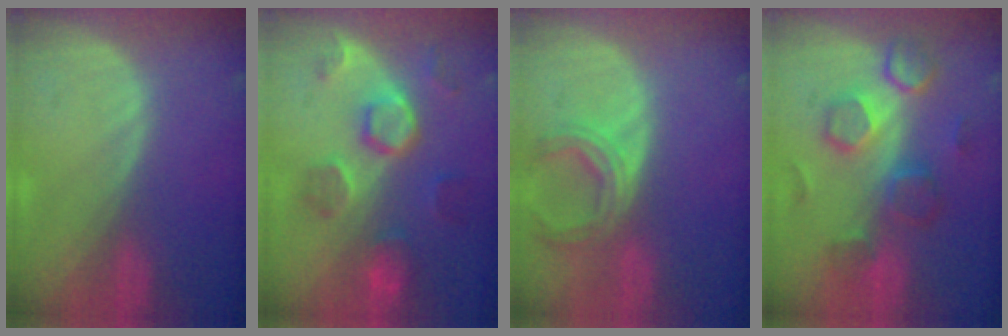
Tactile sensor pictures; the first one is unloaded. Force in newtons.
{"total": 8.6, "press": 7.7, "slide": 3.8}
{"total": 6.2, "press": 5.7, "slide": 2.5}
{"total": 8.3, "press": 8.2, "slide": 1.4}